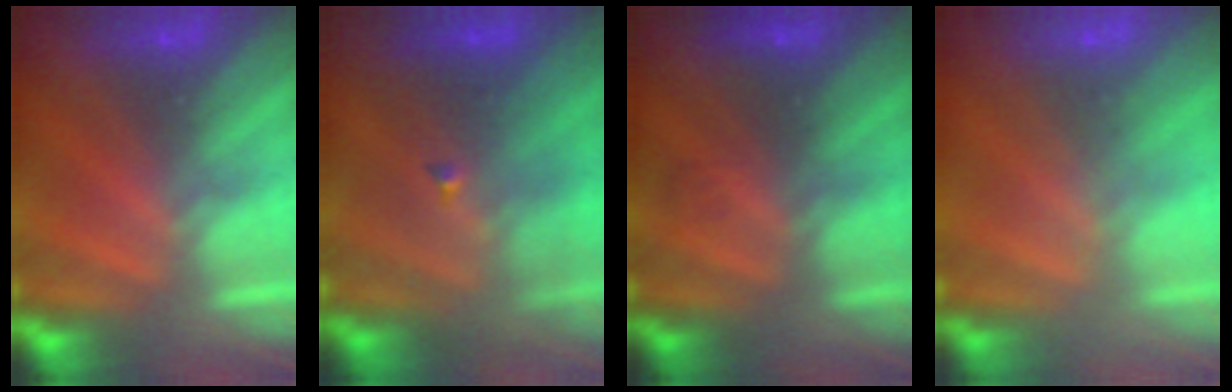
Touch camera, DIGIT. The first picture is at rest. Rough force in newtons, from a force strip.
{"total": 4.4}
{"total": 1.7}
{"total": 1.6}